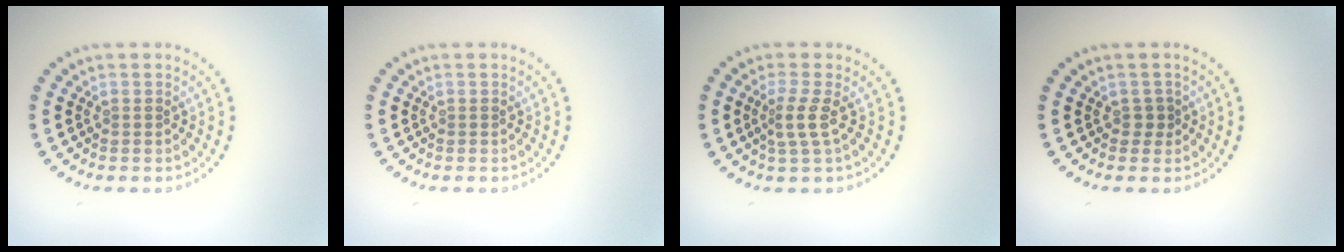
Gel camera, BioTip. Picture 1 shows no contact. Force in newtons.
{"total": 0.0}
{"total": 2.1, "press": 1.5, "slide": 1.5}
{"total": 0.9, "press": 0.8, "slide": 0.4}